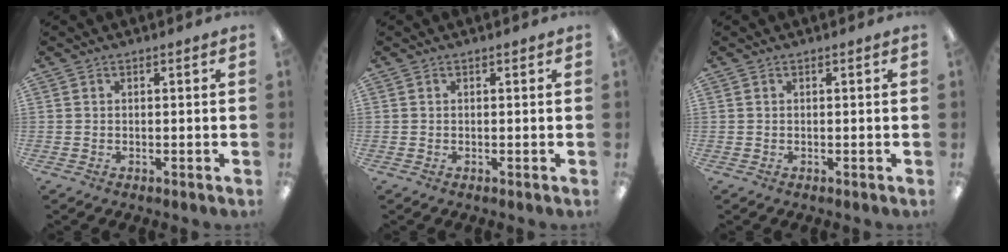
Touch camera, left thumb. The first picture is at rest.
{"total": 0.0}
{"total": 0.0}